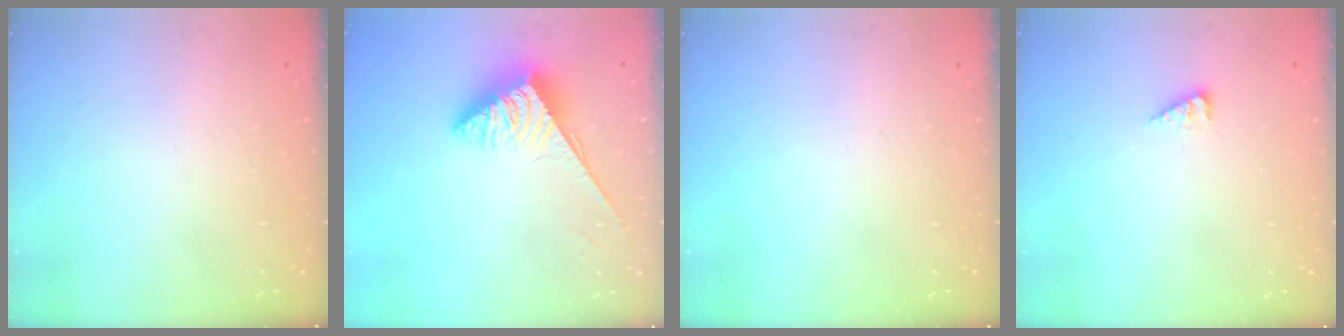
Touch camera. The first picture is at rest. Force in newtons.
{"total": 3.8, "press": 3.7, "slide": 0.6}
{"total": 0.0}
{"total": 2.4, "press": 2.4, "slide": 0.4}